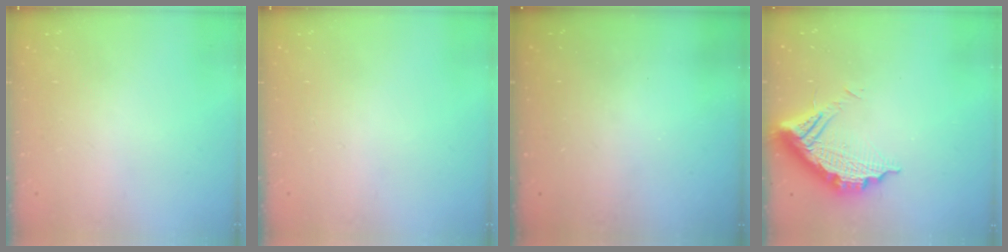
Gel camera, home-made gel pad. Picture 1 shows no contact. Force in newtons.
{"total": 0.0}
{"total": 3.3, "press": 3.3, "slide": 0.1}
{"total": 13.7, "press": 13.7, "slide": 1.0}